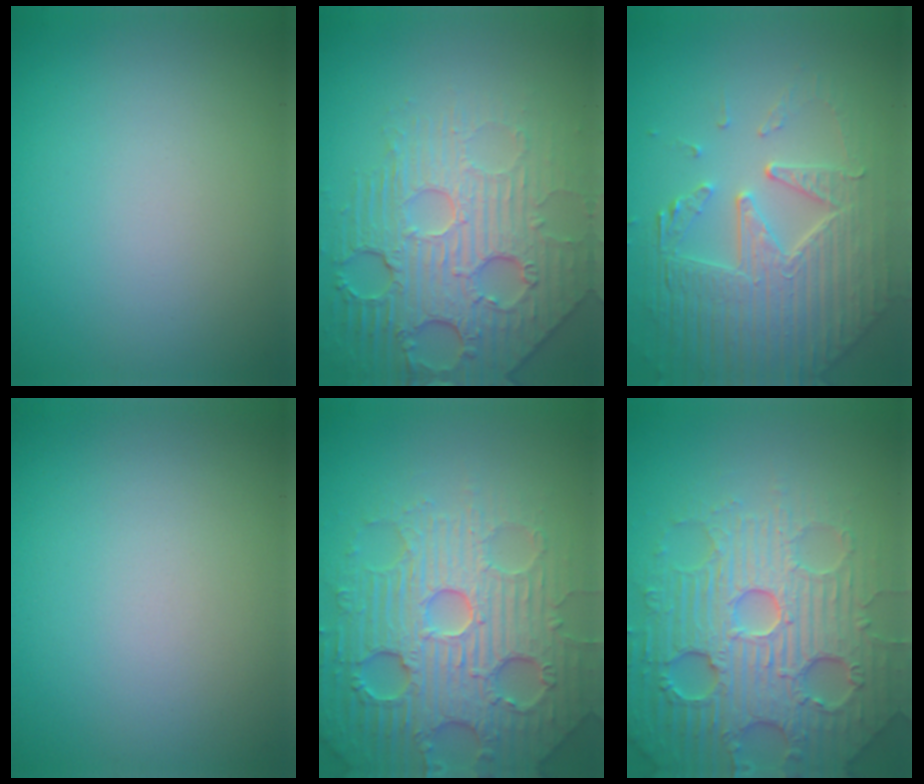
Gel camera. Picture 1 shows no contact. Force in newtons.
{"total": 7.7, "press": 5.6, "slide": 5.3}
{"total": 7.6, "press": 5.5, "slide": 5.2}
{"total": 0.0}
{"total": 7.6, "press": 7.4, "slide": 1.5}
{"total": 7.6, "press": 7.4, "slide": 1.5}